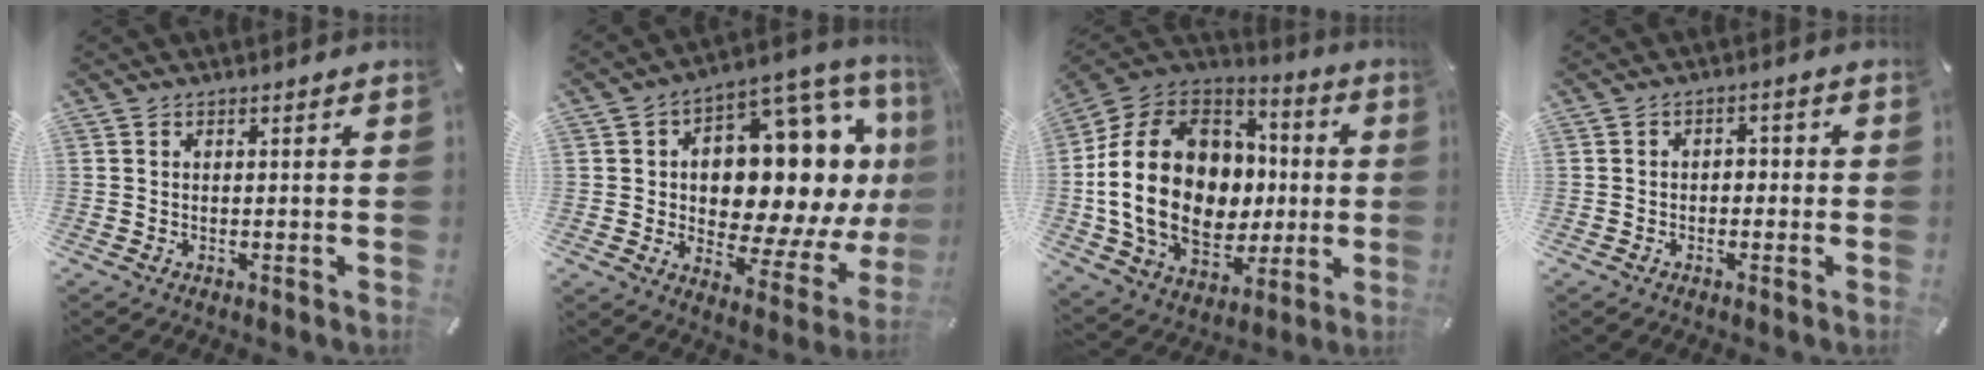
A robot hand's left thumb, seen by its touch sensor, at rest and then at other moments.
{"total": 20.1, "force": [4.4, 12.5, 15.1], "torque": [-0.206, -0.054, 0.071]}
{"total": 22.5, "force": [-1.1, 17.0, 14.6], "torque": [-0.316, 0.005, 0.001]}
{"total": 2.3, "force": [-1.4, 1.5, 1.0], "torque": [-0.019, 0.012, -0.030]}